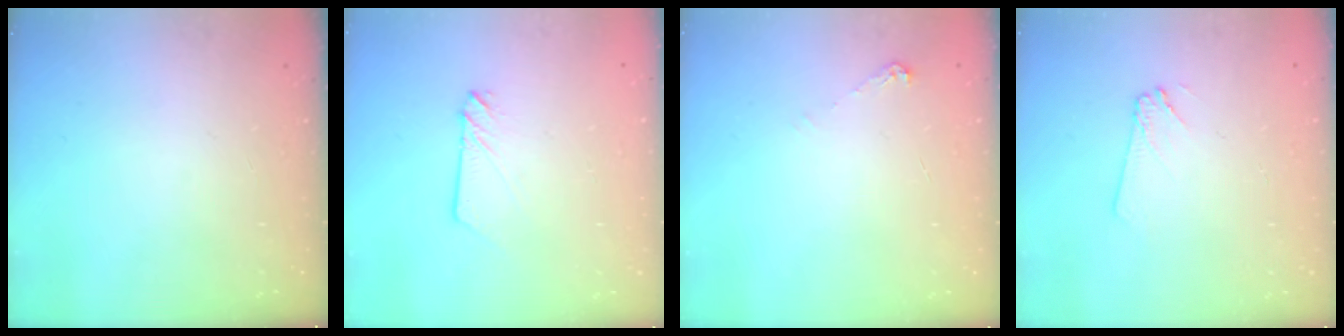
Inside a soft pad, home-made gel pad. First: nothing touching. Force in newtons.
{"total": 2.3, "press": 2.3, "slide": 0.2}
{"total": 5.0, "press": 5.0, "slide": 0.6}
{"total": 3.0, "press": 3.0, "slide": 0.4}